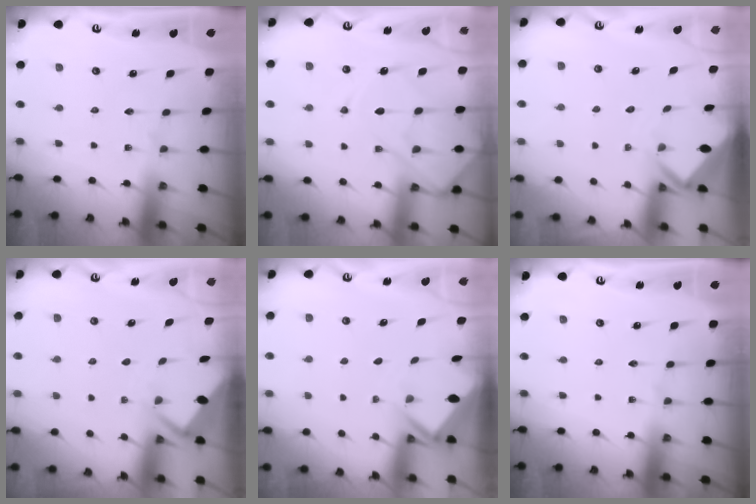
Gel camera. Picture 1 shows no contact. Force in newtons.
{"total": 13.4, "press": 13.4, "slide": 1.5}
{"total": 2.9, "press": 2.9, "slide": 0.2}
{"total": 2.7, "press": 2.7, "slide": 0.2}
{"total": 2.6, "press": 2.6, "slide": 0.1}
{"total": 0.0}